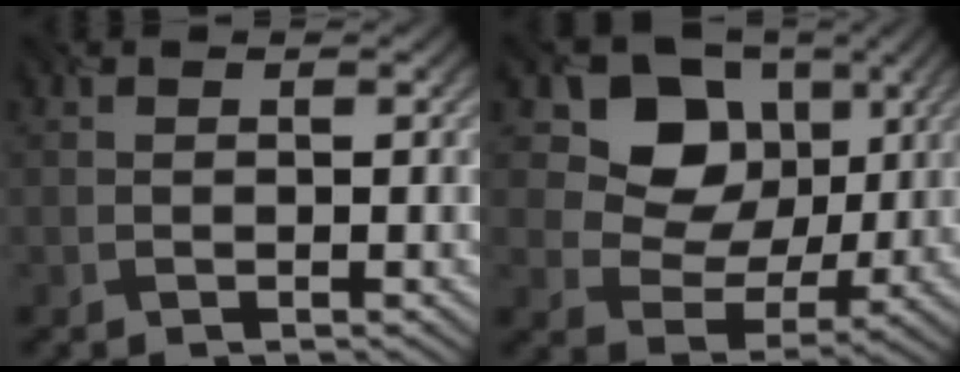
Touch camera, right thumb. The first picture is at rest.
{"total": 10.4, "force": [4.5, 8.5, 4.0], "torque": [-0.091, 0.007, 0.077]}